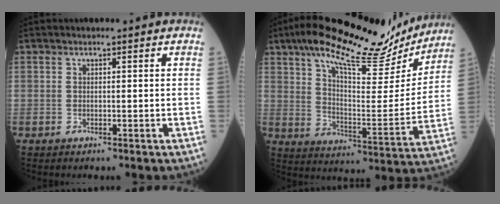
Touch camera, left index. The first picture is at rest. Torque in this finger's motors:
{"motor_torque": [1.01, -1.13, 0.73, 0.16]}